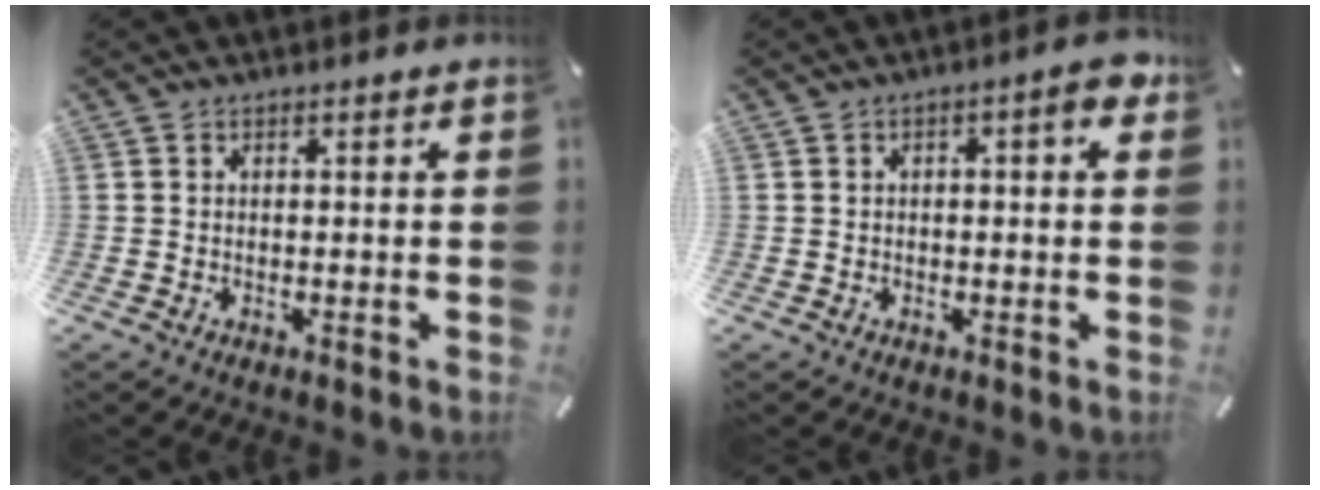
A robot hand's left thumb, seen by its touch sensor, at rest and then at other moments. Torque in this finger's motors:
{"motor_torque": [-0.12, -0.10, 0.23, 0.13, 0.02]}